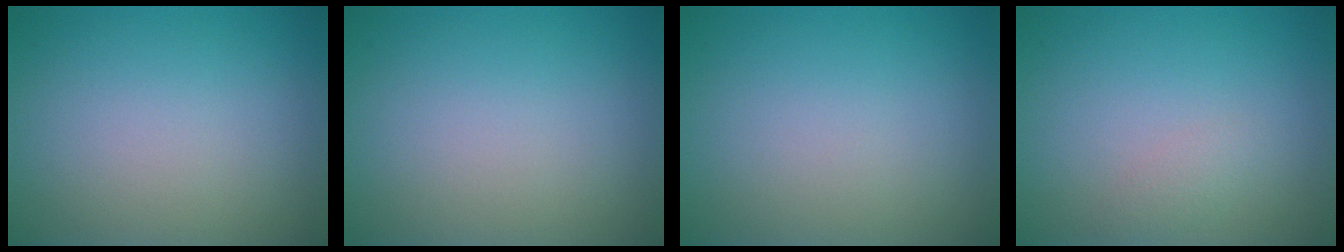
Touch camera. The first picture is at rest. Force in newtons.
{"total": 0.0}
{"total": 0.0}
{"total": 1.1, "press": 1.1, "slide": 0.0}